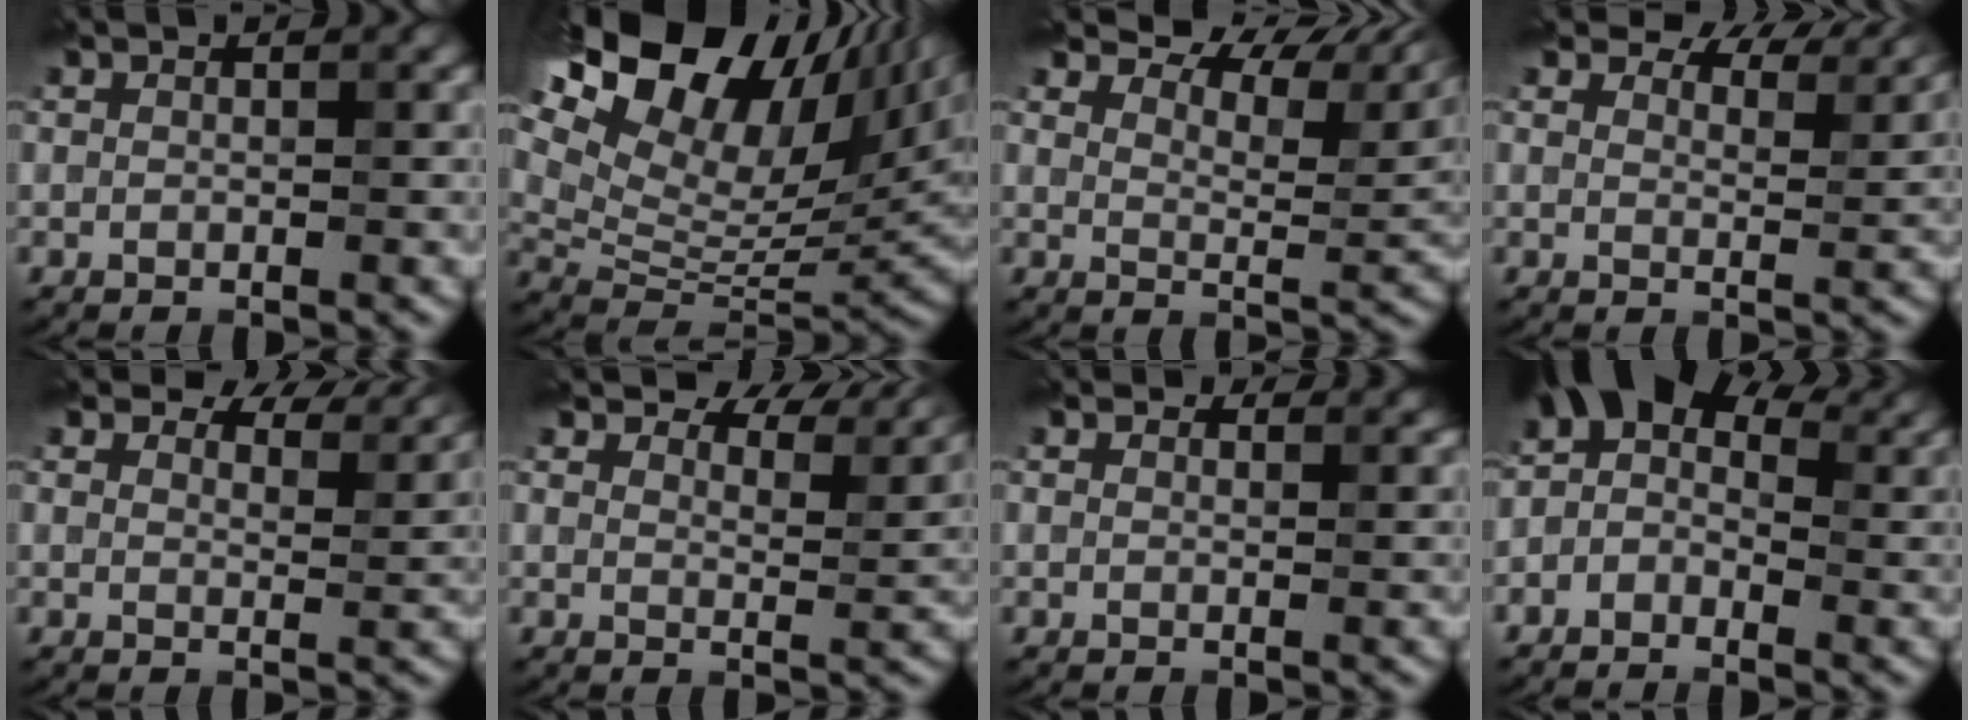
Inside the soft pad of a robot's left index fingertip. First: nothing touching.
{"total": 20.2, "force": [10.2, 10.7, 13.8], "torque": [-0.245, 0.060, 0.183]}
{"total": 9.6, "force": [7.9, 3.1, 4.6], "torque": [-0.072, 0.008, 0.117]}
{"total": 7.7, "force": [6.7, 2.5, 3.0], "torque": [-0.044, 0.005, 0.076]}
{"total": 6.5, "force": [5.6, 2.1, 2.6], "torque": [-0.036, 0.004, 0.064]}
{"total": 7.0, "force": [6.1, 2.0, 2.8], "torque": [-0.043, 0.008, 0.074]}
{"total": 2.4, "force": [2.2, 0.8, 0.5], "torque": [-0.013, 0.000, 0.023]}
{"total": 6.7, "force": [0.7, 4.7, 4.7], "torque": [-0.054, 0.020, -0.005]}